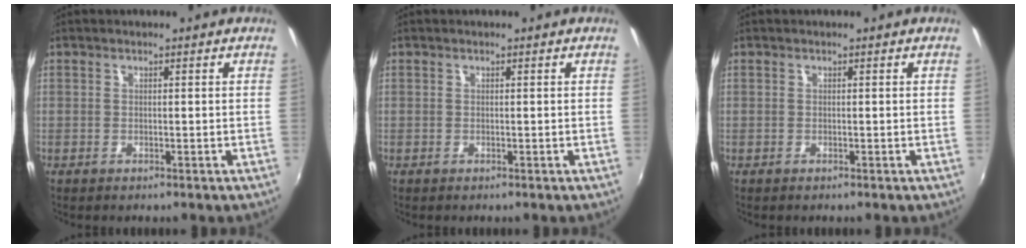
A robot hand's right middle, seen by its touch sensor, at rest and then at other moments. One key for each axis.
{"total": 0.0}
{"total": 0.0}